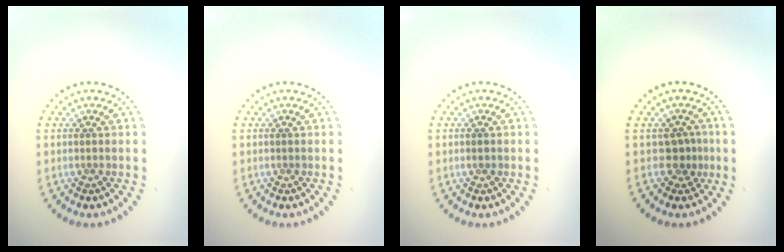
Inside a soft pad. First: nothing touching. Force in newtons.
{"total": 0.0}
{"total": 0.7, "press": 0.7, "slide": 0.1}
{"total": 1.9, "press": 1.4, "slide": 1.3}